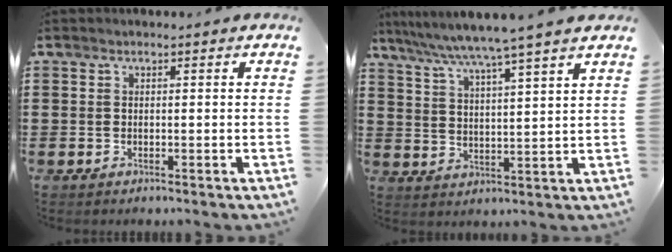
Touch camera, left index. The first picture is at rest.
{"total": 5.9, "force": [5.1, -1.4, 2.7], "torque": [-0.072, -0.033, 0.082]}